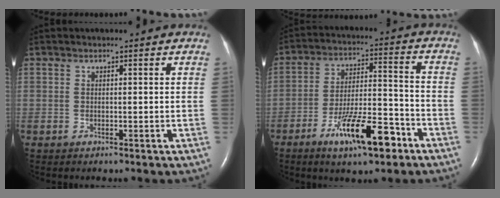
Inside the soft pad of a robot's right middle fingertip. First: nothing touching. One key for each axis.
{"total": 12.2, "fx": -7.0, "fy": 2.6, "fz": 9.6, "tx": -0.167, "ty": 0.000, "tz": -0.114}